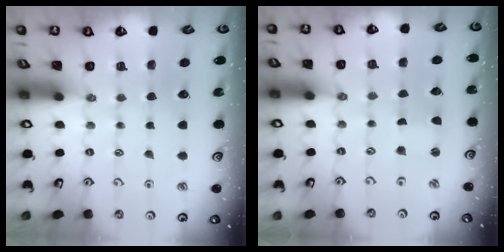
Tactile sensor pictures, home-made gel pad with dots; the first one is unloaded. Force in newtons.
{"total": 0.0}